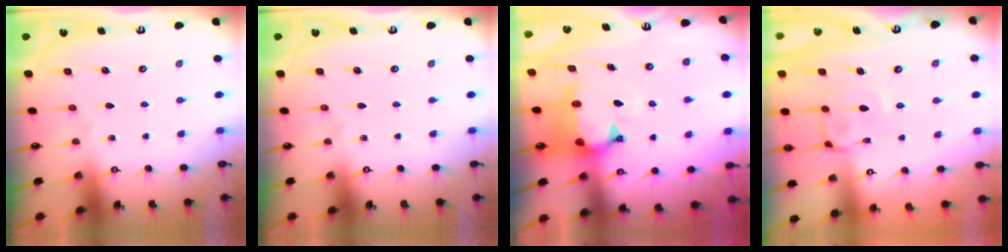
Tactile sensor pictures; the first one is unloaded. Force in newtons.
{"total": 0.0}
{"total": 1.2, "press": 0.1, "slide": 1.2}
{"total": 1.8, "press": 1.5, "slide": 0.9}